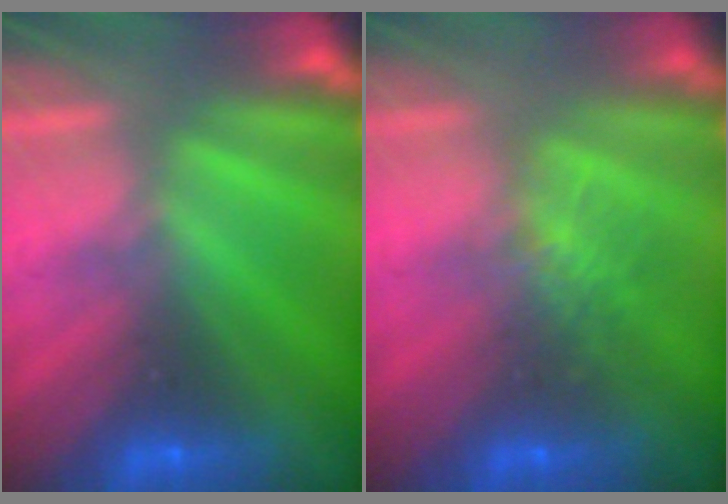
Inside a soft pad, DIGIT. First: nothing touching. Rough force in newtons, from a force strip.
{"total": 2.7}